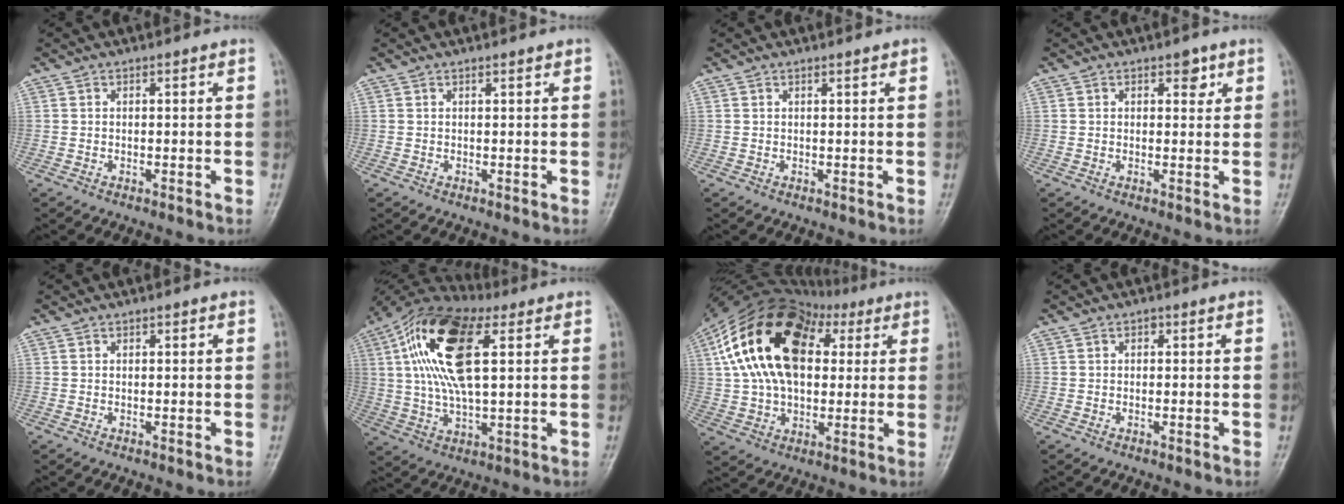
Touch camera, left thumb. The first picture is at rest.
{"total": 0.6, "force": [0.5, 0.2, 0.3], "torque": [-0.005, -0.002, 0.006]}
{"total": 0.8, "force": [0.6, 0.2, 0.5], "torque": [-0.006, -0.001, 0.008]}
{"total": 2.7, "force": [1.4, 1.7, 1.6], "torque": [0.001, -0.004, 0.016]}
{"total": 0.5, "force": [0.2, 0.4, 0.3], "torque": [0.001, 0.000, 0.003]}
{"total": 18.6, "force": [5.5, 8.0, 15.9], "torque": [-0.308, 0.013, 0.094]}
{"total": 23.3, "force": [5.8, 15.1, 16.7], "torque": [-0.294, 0.029, 0.096]}
{"total": 1.0, "force": [0.2, 0.8, 0.5], "torque": [0.002, 0.003, -0.001]}